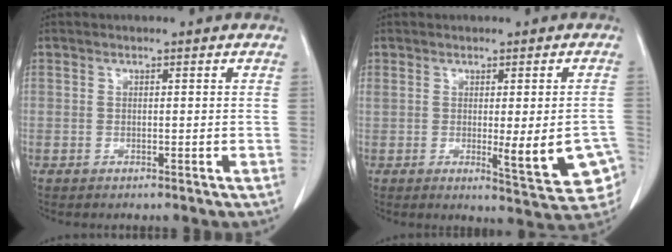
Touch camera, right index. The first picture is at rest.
{"total": 9.8, "force": [-2.0, 2.1, 9.3], "torque": [-0.103, -0.008, -0.018]}